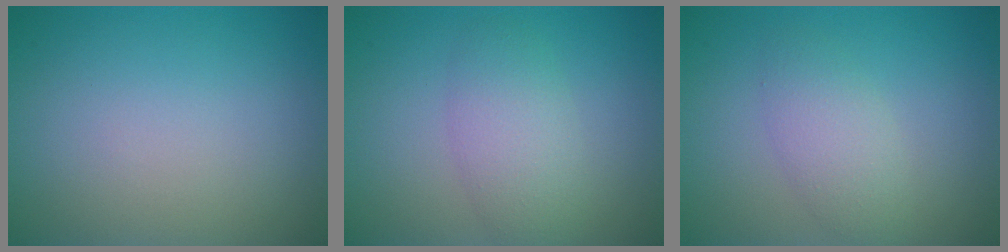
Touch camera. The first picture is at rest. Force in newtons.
{"total": 3.4, "press": 3.4, "slide": 0.3}
{"total": 2.7, "press": 2.7, "slide": 0.0}